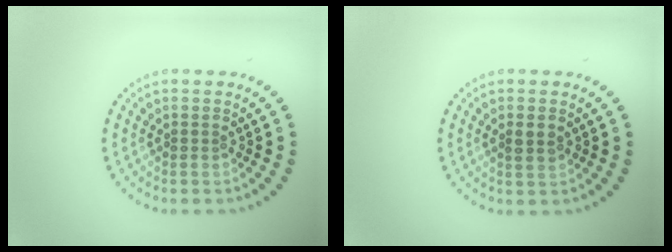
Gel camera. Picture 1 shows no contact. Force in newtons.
{"total": 1.4, "press": 1.4, "slide": 0.3}